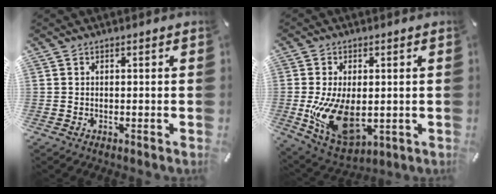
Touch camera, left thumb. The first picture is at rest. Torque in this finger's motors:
{"motor_torque": [0.03, 1.31, 1.01, -0.59, 0.48]}